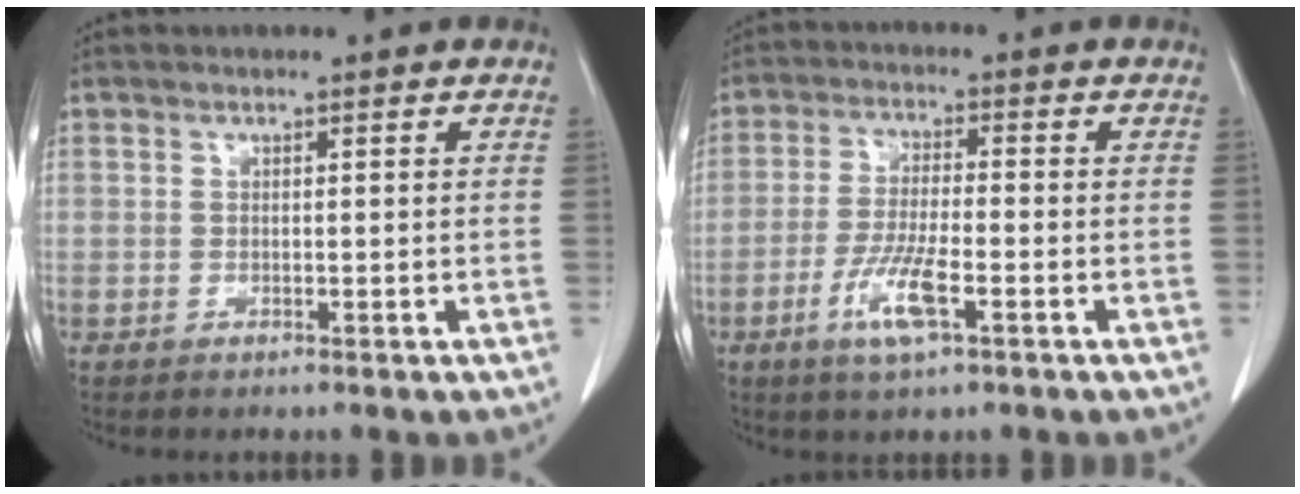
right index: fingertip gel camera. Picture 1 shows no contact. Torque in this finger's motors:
{"motor_torque": [0.79, -0.29, 0.43, 0.14]}